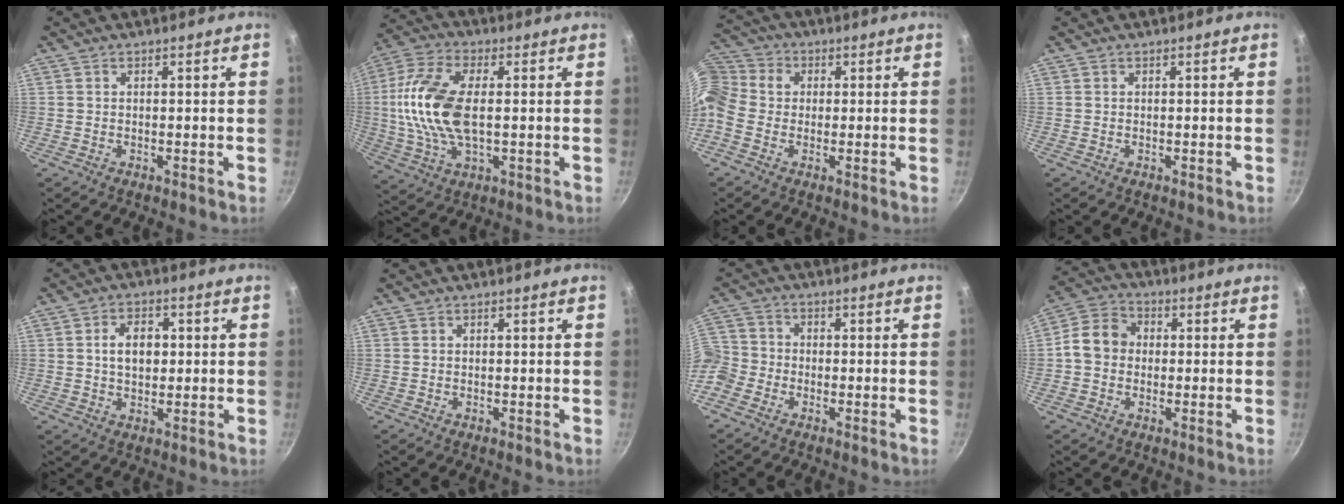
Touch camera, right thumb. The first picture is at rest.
{"total": 15.7, "force": [0.7, 7.9, 13.6], "torque": [-0.280, 0.011, 0.005]}
{"total": 11.5, "force": [-0.2, 9.7, 6.2], "torque": [-0.137, 0.040, -0.022]}
{"total": 0.0}
{"total": 6.1, "force": [0.7, 4.2, 4.3], "torque": [-0.050, 0.008, 0.010]}
{"total": 0.0}
{"total": 8.2, "force": [-3.7, 6.5, 3.3], "torque": [-0.068, 0.039, -0.095]}
{"total": 5.7, "force": [0.1, 5.0, 2.8], "torque": [-0.029, 0.010, -0.010]}